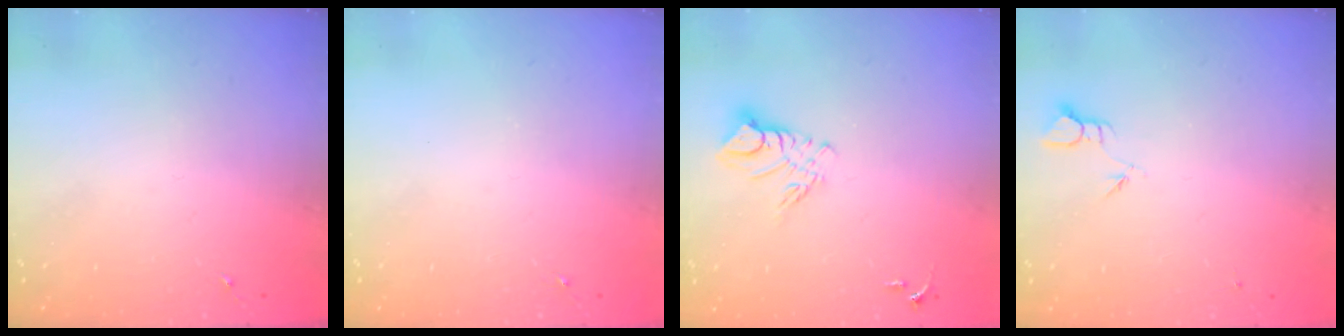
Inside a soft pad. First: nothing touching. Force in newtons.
{"total": 0.0}
{"total": 9.3, "press": 9.3, "slide": 0.9}
{"total": 2.3, "press": 2.3, "slide": 0.1}